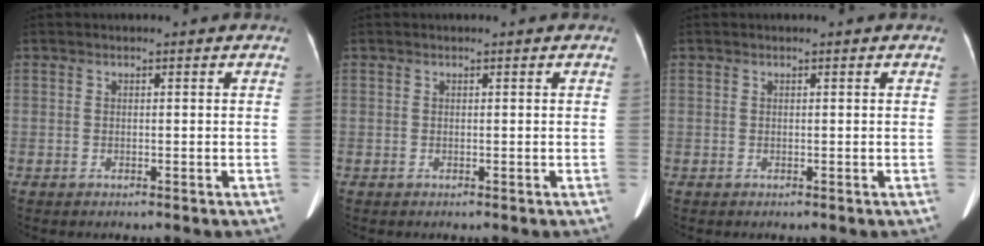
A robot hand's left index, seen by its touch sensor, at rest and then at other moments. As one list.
[{"total": 0.0}, {"total": 0.0}]